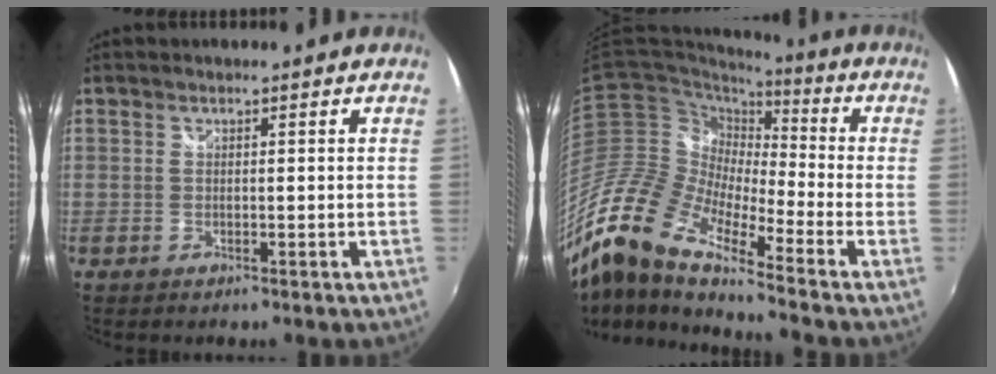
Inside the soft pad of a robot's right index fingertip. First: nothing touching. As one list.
[{"total": 16.9, "force": [-11.6, 4.0, 11.7], "torque": [-0.191, -0.021, -0.246]}]